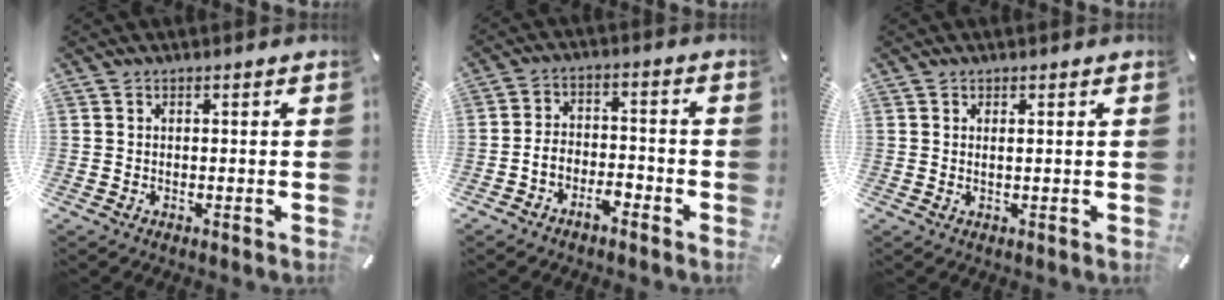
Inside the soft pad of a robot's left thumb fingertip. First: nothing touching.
{"total": 5.3, "force": [-3.9, 2.8, 2.2], "torque": [-0.040, 0.022, -0.074]}
{"total": 1.2, "force": [0.6, 0.0, 1.0], "torque": [-0.019, -0.001, 0.010]}